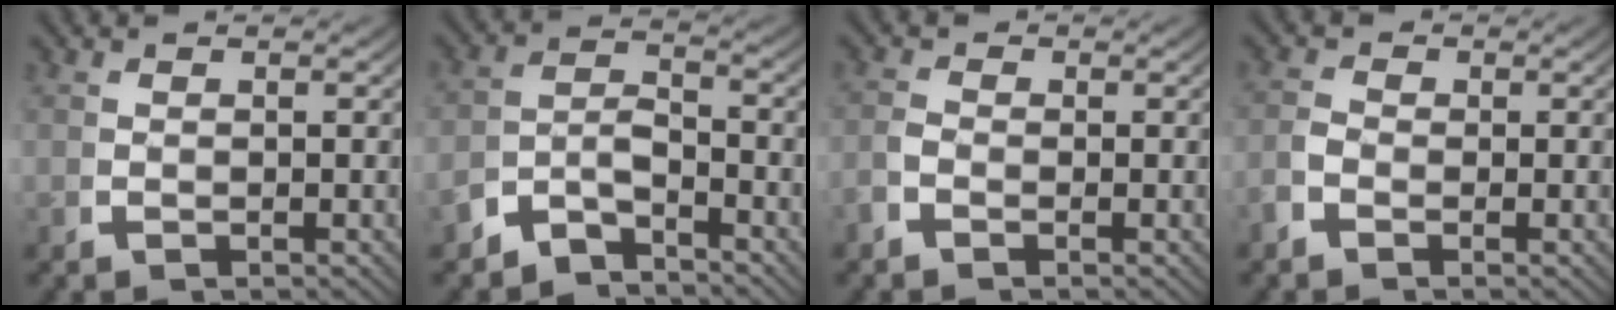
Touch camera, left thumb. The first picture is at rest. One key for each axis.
{"total": 4.5, "fx": -2.8, "fy": 2.6, "fz": 2.3, "tx": -0.042, "ty": -0.018, "tz": -0.049}
{"total": 1.6, "fx": -0.7, "fy": 1.3, "fz": 0.7, "tx": -0.010, "ty": -0.001, "tz": -0.021}
{"total": 2.0, "fx": -0.7, "fy": 1.7, "fz": 0.8, "tx": -0.012, "ty": -0.002, "tz": -0.021}